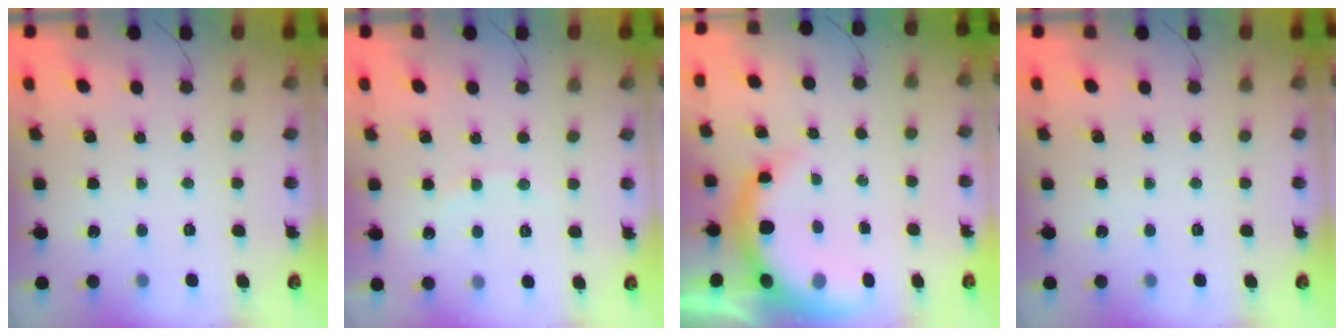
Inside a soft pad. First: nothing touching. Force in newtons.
{"total": 4.1, "press": 3.9, "slide": 1.2}
{"total": 10.5, "press": 10.2, "slide": 2.6}
{"total": 0.0}